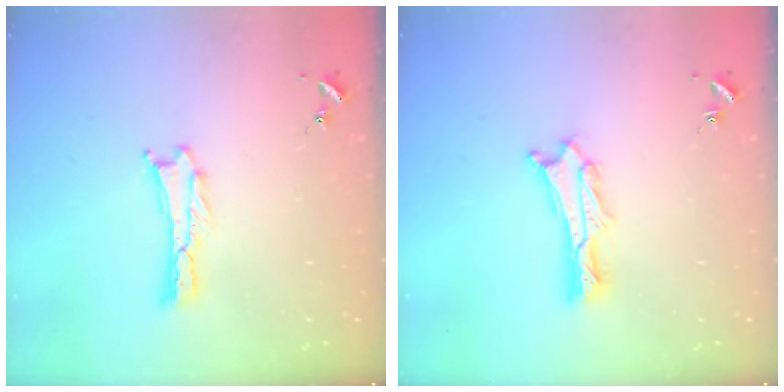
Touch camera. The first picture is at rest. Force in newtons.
{"total": 1.5, "press": 1.4, "slide": 0.2}